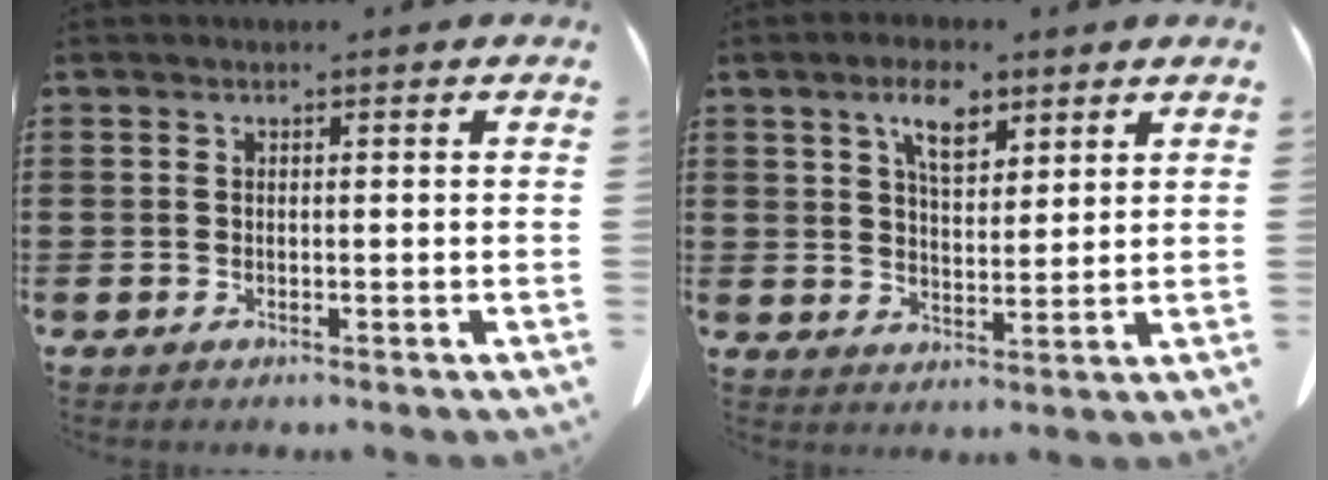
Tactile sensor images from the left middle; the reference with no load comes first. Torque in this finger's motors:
{"motor_torque": [0.07, 0.14, 0.42, 0.11]}